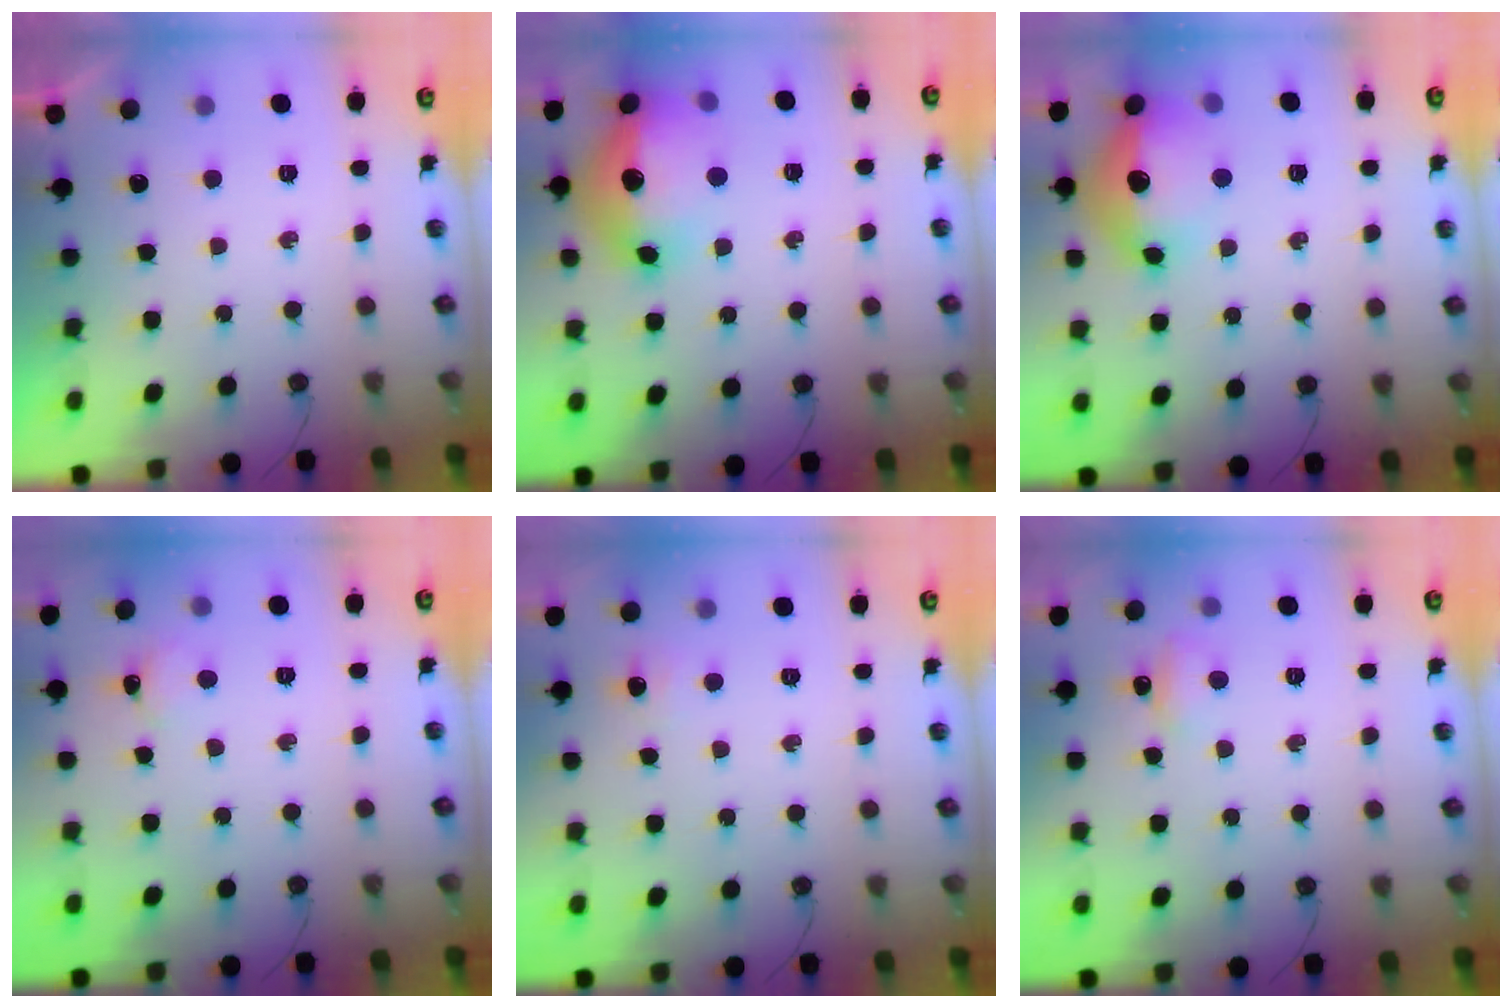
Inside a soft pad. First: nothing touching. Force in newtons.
{"total": 19.8, "press": 19.7, "slide": 1.8}
{"total": 16.4, "press": 16.3, "slide": 1.6}
{"total": 2.2, "press": 2.2, "slide": 0.3}
{"total": 4.4, "press": 4.3, "slide": 0.9}
{"total": 6.0, "press": 5.9, "slide": 1.1}